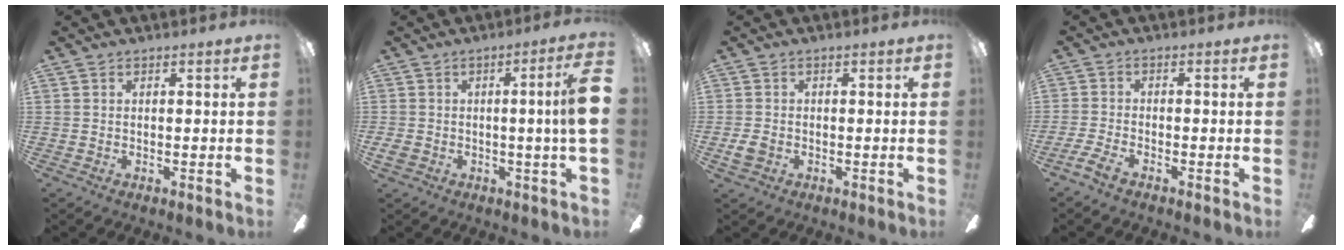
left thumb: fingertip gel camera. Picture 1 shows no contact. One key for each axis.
{"total": 9.5, "fx": 0.6, "fy": 0.9, "fz": 9.5, "tx": -0.146, "ty": -0.005, "tz": 0.008}
{"total": 3.0, "fx": -0.7, "fy": 2.2, "fz": 2.0, "tx": -0.047, "ty": 0.002, "tz": -0.015}
{"total": 3.7, "fx": -2.5, "fy": 0.7, "fz": 2.6, "tx": -0.060, "ty": 0.000, "tz": -0.047}